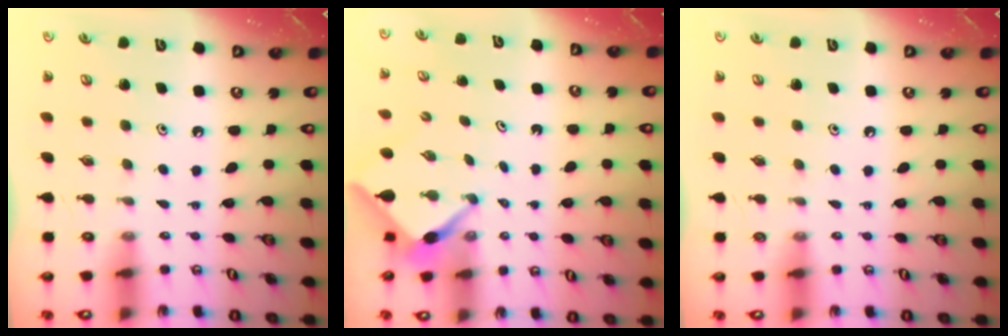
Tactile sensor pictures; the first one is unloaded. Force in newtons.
{"total": 2.7, "press": 2.7, "slide": 0.3}
{"total": 2.6, "press": 2.6, "slide": 0.4}